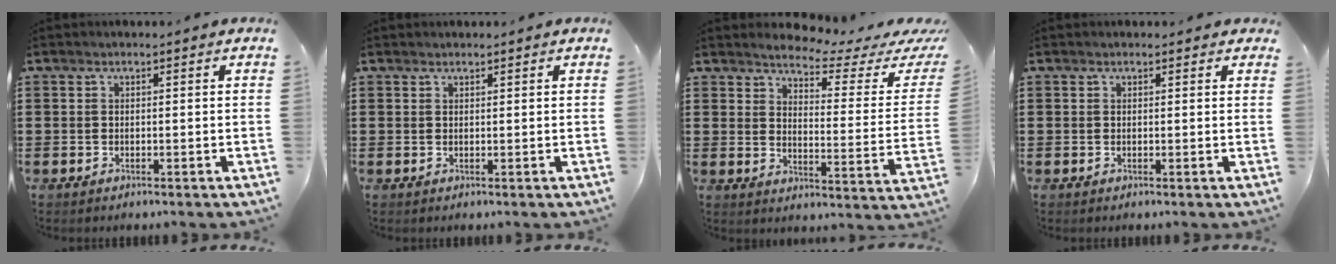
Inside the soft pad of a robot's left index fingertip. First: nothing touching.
{"total": 0.6, "force": [0.5, 0.2, -0.1], "torque": [-0.001, 0.001, 0.011]}
{"total": 3.8, "force": [3.5, 0.2, 1.6], "torque": [-0.045, -0.029, 0.051]}
{"total": 0.6, "force": [0.4, 0.4, 0.1], "torque": [-0.004, 0.004, 0.007]}